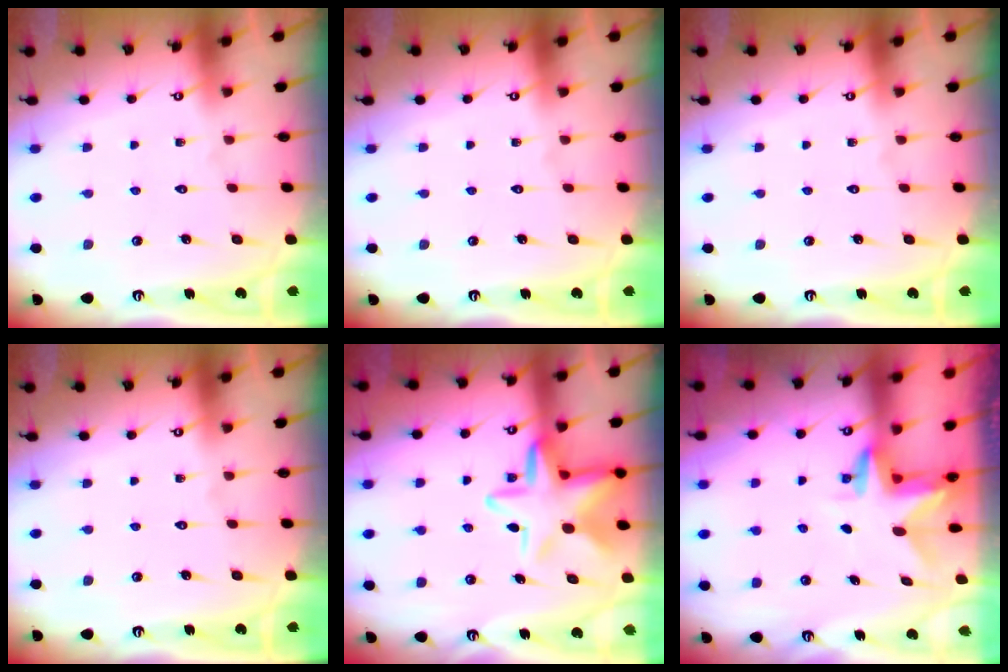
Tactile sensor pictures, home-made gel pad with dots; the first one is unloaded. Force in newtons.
{"total": 0.0}
{"total": 0.0}
{"total": 0.0}
{"total": 13.9, "press": 13.7, "slide": 2.3}
{"total": 3.0, "press": 2.9, "slide": 0.2}